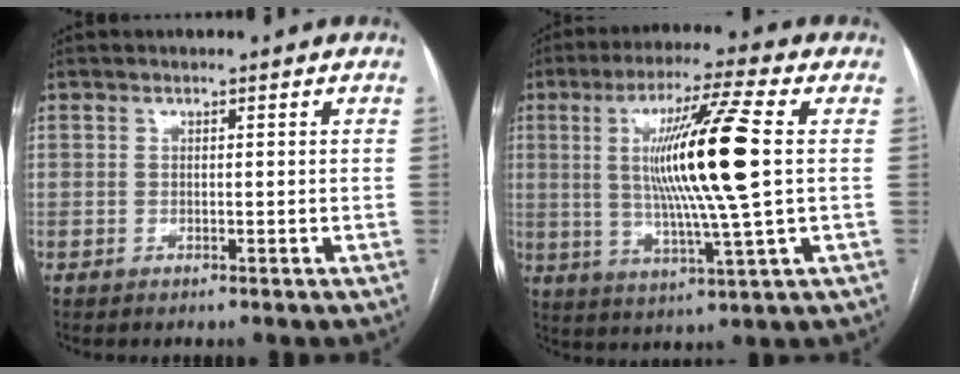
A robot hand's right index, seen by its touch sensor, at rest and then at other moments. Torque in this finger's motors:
{"motor_torque": [2.14, 0.00, 1.05, 0.21]}